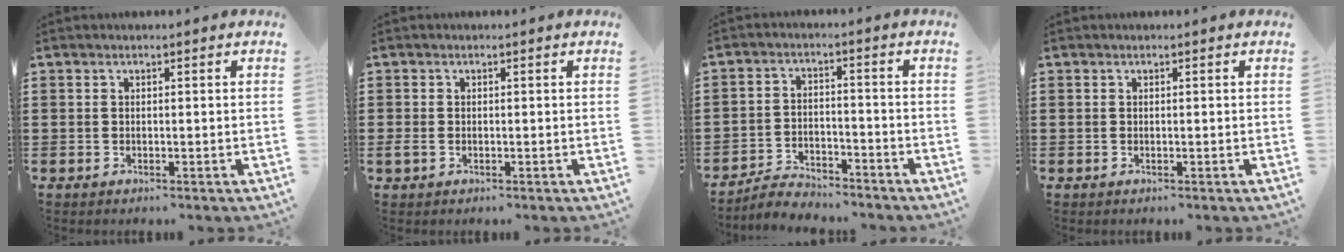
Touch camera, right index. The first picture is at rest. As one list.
[{"total": 1.1, "force": [-0.4, 0.7, 0.7], "torque": [-0.024, -0.003, -0.010]}, {"total": 4.0, "force": [-3.9, 0.7, 0.5], "torque": [-0.014, 0.009, -0.082]}, {"total": 0.0}]